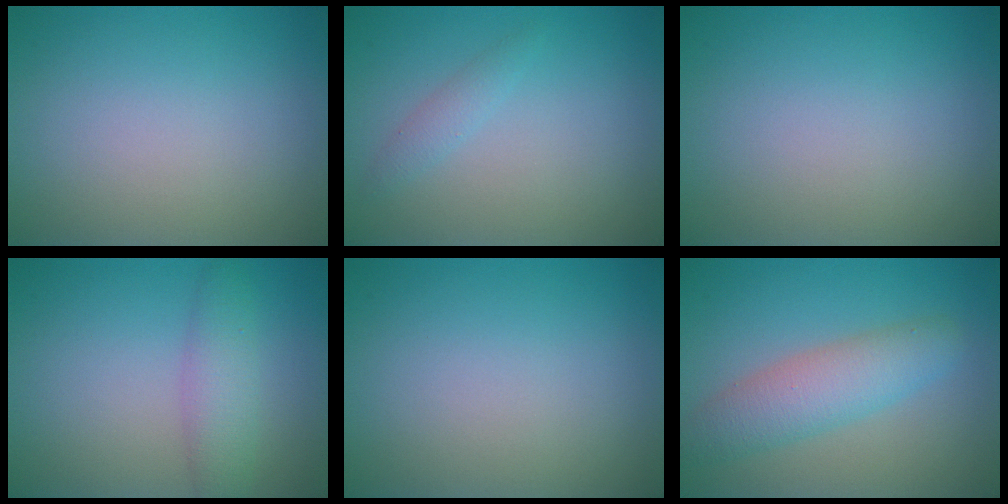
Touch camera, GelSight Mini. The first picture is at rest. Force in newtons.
{"total": 1.2, "press": 1.2, "slide": 0.0}
{"total": 0.0}
{"total": 3.0, "press": 3.0, "slide": 0.0}
{"total": 0.0}
{"total": 4.4, "press": 4.4, "slide": 0.0}